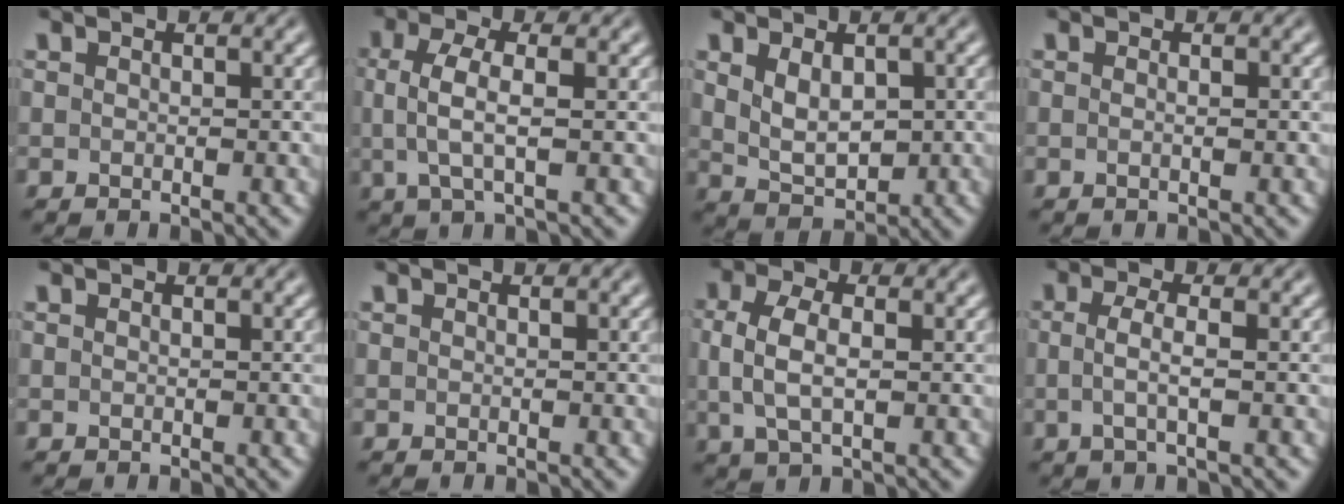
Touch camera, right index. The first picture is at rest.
{"total": 4.1, "force": [0.6, 1.5, 3.8], "torque": [-0.078, 0.001, 0.012]}
{"total": 4.5, "force": [0.0, 2.9, 3.4], "torque": [-0.062, -0.015, 0.010]}
{"total": 0.6, "force": [-0.3, -0.3, 0.5], "torque": [-0.010, -0.003, -0.004]}
{"total": 0.0}
{"total": 0.0}
{"total": 4.0, "force": [0.2, 2.2, 3.3], "torque": [-0.076, -0.009, 0.014]}
{"total": 2.3, "force": [-0.2, 0.1, 2.3], "torque": [-0.045, -0.004, -0.002]}